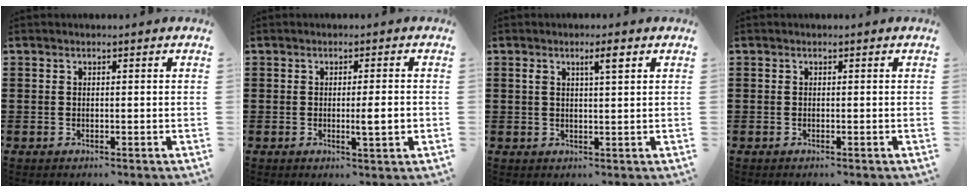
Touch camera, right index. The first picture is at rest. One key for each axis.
{"total": 3.9, "fx": -0.5, "fy": 0.3, "fz": 3.8, "tx": -0.055, "ty": -0.005, "tz": -0.012}
{"total": 3.1, "fx": 1.5, "fy": 0.4, "fz": 2.7, "tx": -0.040, "ty": -0.004, "tz": 0.020}
{"total": 0.0}